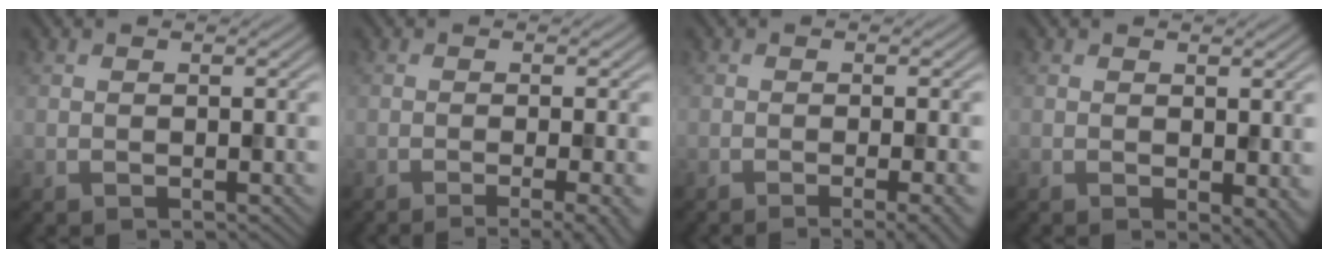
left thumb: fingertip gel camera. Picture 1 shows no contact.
{"total": 4.9, "force": [-2.1, 1.0, 4.3], "torque": [-0.049, -0.001, -0.033]}
{"total": 4.3, "force": [-1.7, 0.9, 3.9], "torque": [-0.045, 0.001, -0.027]}
{"total": 2.7, "force": [-0.3, 1.4, 2.3], "torque": [-0.027, -0.008, -0.002]}